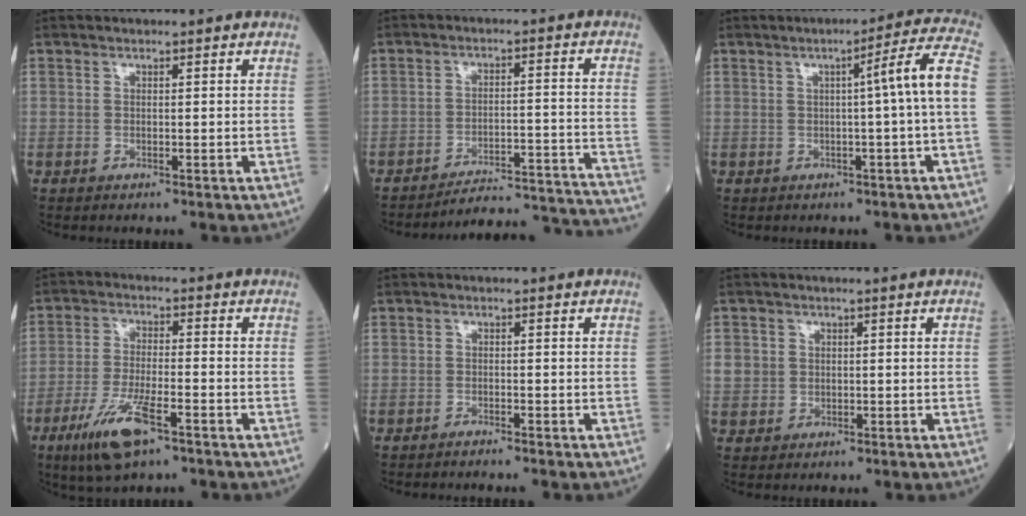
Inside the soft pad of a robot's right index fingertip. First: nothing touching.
{"total": 19.5, "force": [-19.3, -1.0, 2.7], "torque": [0.000, 0.009, -0.248]}
{"total": 7.1, "force": [0.0, -1.5, 6.9], "torque": [-0.095, 0.012, 0.001]}
{"total": 9.2, "force": [-5.2, 1.9, 7.4], "torque": [-0.152, -0.019, -0.094]}
{"total": 1.4, "force": [-1.4, -0.2, 0.4], "torque": [-0.007, 0.000, -0.019]}
{"total": 3.8, "force": [0.6, 3.6, 1.1], "torque": [-0.022, 0.009, 0.016]}